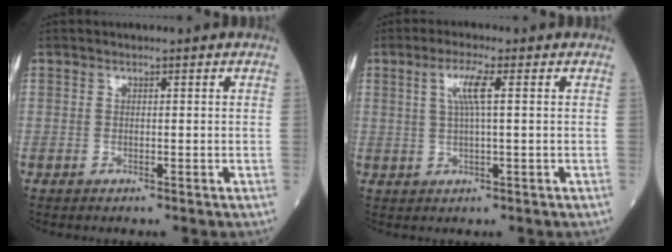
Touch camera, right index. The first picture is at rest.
{"total": 4.2, "force": [1.2, -0.1, 4.0], "torque": [-0.081, 0.006, 0.023]}